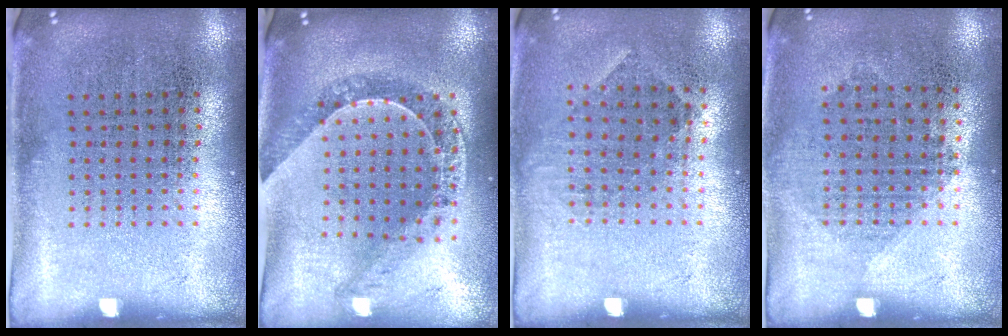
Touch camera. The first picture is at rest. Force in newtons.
{"total": 1.1, "press": 1.1, "slide": 0.2}
{"total": 0.9, "press": 0.8, "slide": 0.6}
{"total": 1.0, "press": 0.9, "slide": 0.4}